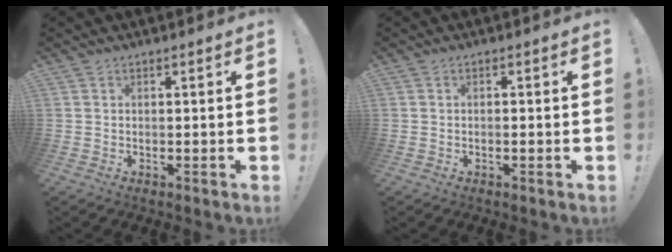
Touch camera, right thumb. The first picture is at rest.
{"total": 1.1, "force": [-0.7, -0.1, 0.8], "torque": [-0.017, 0.000, -0.012]}